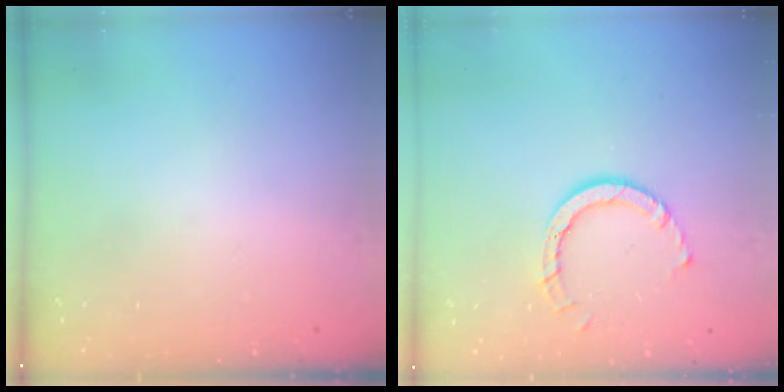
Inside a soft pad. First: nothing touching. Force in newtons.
{"total": 5.8, "press": 5.8, "slide": 0.2}